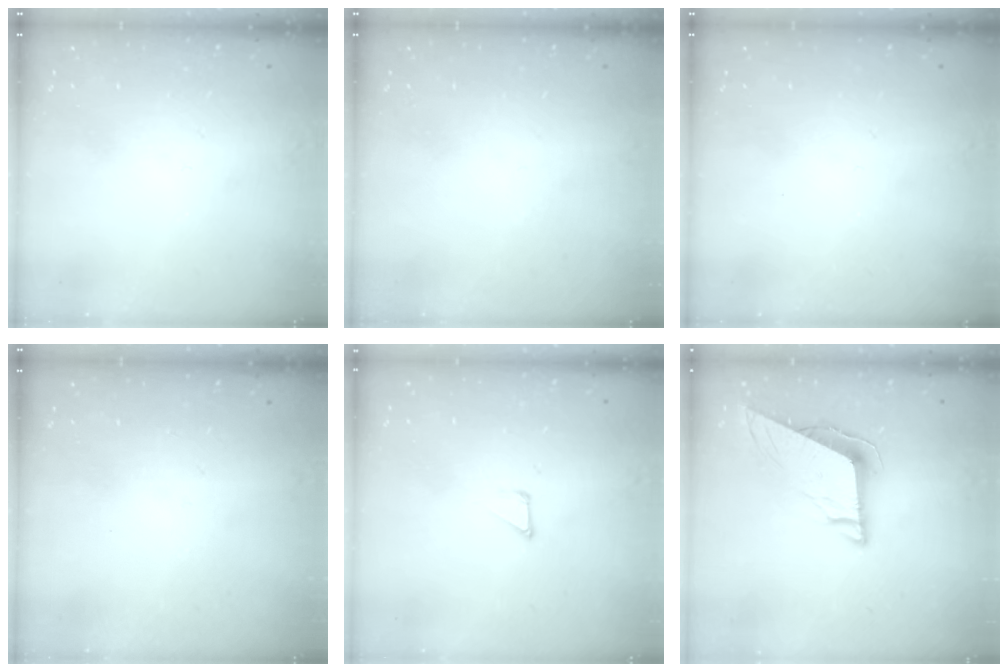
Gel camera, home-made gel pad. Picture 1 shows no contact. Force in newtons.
{"total": 0.0}
{"total": 0.0}
{"total": 0.0}
{"total": 1.2, "press": 1.2, "slide": 0.0}
{"total": 9.0, "press": 8.9, "slide": 1.5}